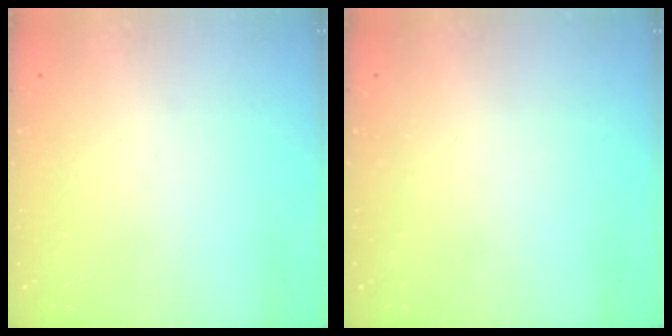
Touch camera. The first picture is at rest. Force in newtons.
{"total": 0.0}